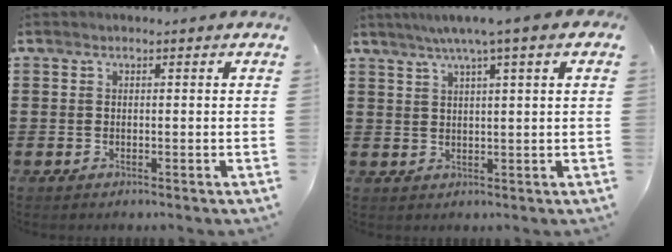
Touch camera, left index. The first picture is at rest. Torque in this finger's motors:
{"motor_torque": [2.14, 0.00, 0.20, -0.03]}